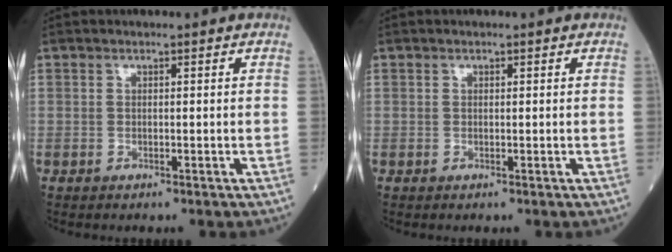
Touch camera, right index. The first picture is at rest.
{"total": 0.0}